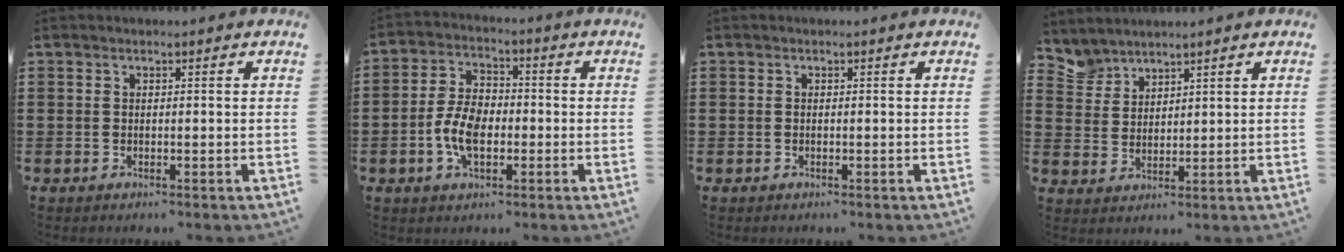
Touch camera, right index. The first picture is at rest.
{"total": 7.0, "force": [-1.8, 4.1, 5.3], "torque": [-0.123, 0.005, -0.038]}
{"total": 0.0}
{"total": 3.5, "force": [3.1, 1.4, -0.5], "torque": [-0.007, -0.003, 0.061]}